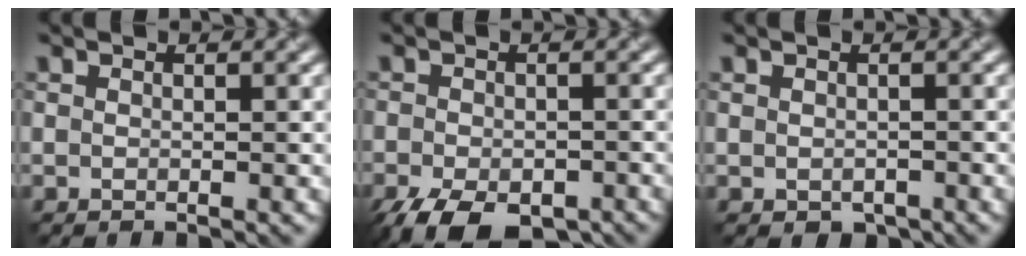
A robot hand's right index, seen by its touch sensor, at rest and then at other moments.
{"total": 7.8, "force": [-5.2, 3.6, 4.7], "torque": [-0.082, -0.028, -0.078]}
{"total": 1.2, "force": [-0.5, 0.8, 0.6], "torque": [-0.010, -0.009, -0.006]}